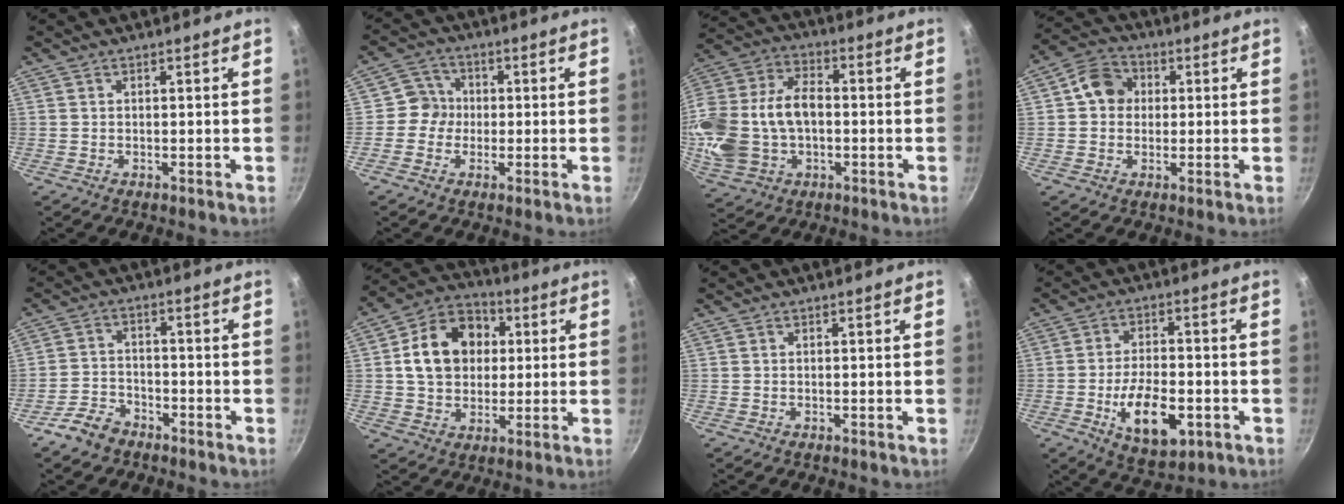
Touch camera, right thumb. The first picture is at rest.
{"total": 5.0, "force": [-0.4, 4.8, 1.3], "torque": [0.011, 0.013, -0.024]}
{"total": 20.4, "force": [-1.3, 14.0, 14.8], "torque": [-0.312, 0.041, -0.016]}
{"total": 7.4, "force": [1.0, 6.4, 3.7], "torque": [-0.032, 0.016, 0.003]}
{"total": 5.8, "force": [-4.1, 3.6, 2.0], "torque": [-0.032, 0.041, -0.079]}
{"total": 15.0, "force": [2.6, 11.8, 8.9], "torque": [-0.123, 0.022, 0.034]}
{"total": 0.0}
{"total": 12.9, "force": [-4.0, 6.5, 10.4], "torque": [-0.155, 0.011, -0.058]}